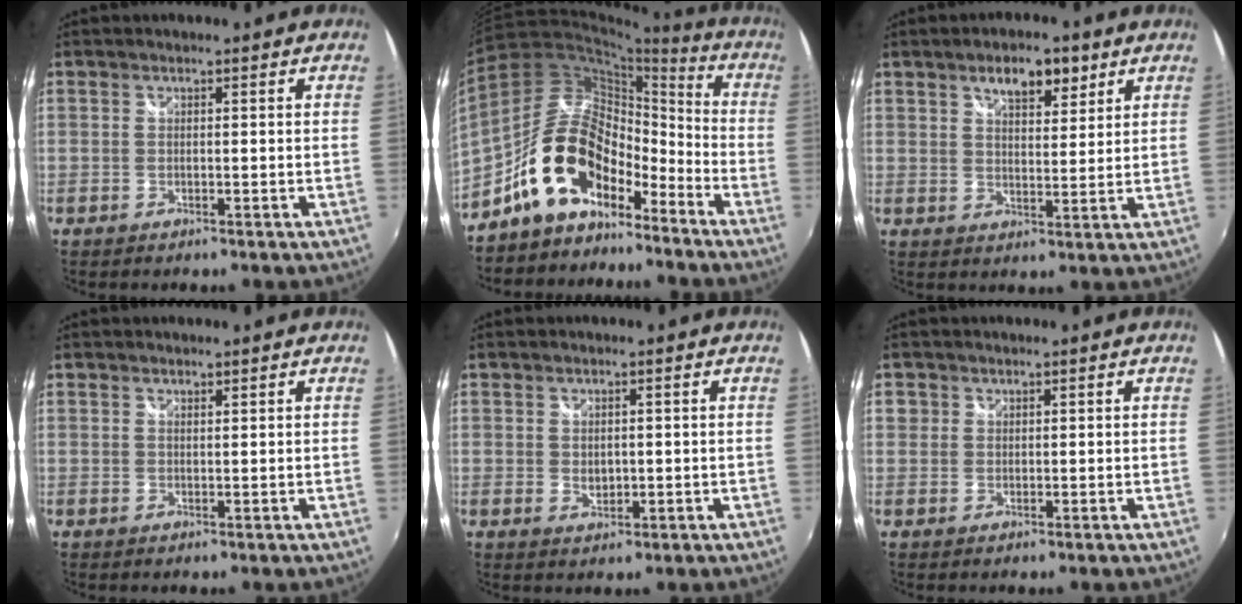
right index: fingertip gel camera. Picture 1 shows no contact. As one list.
[{"total": 15.7, "force": [-10.6, 8.1, 8.2], "torque": [-0.155, 0.029, -0.186]}, {"total": 7.0, "force": [4.2, 3.1, 4.5], "torque": [-0.069, 0.009, 0.068]}, {"total": 0.6, "force": [0.6, 0.2, 0.0], "torque": [0.001, -0.001, 0.012]}, {"total": 2.4, "force": [0.1, 1.9, 1.4], "torque": [-0.019, -0.002, 0.004]}, {"total": 1.5, "force": [0.2, 1.4, 0.2], "torque": [-0.005, 0.002, 0.000]}]